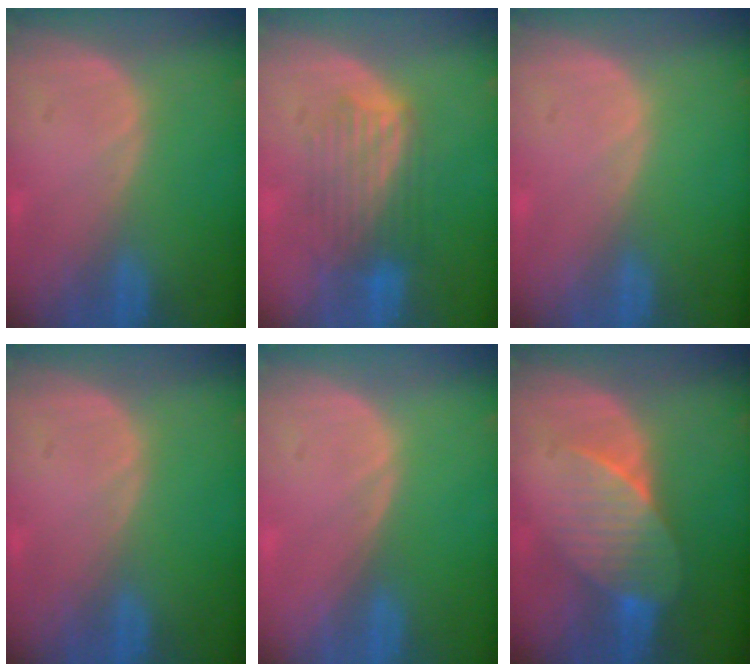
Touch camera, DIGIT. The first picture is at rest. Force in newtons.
{"total": 6.3, "press": 6.3, "slide": 0.6}
{"total": 0.0}
{"total": 0.0}
{"total": 0.0}
{"total": 7.4, "press": 6.9, "slide": 2.6}